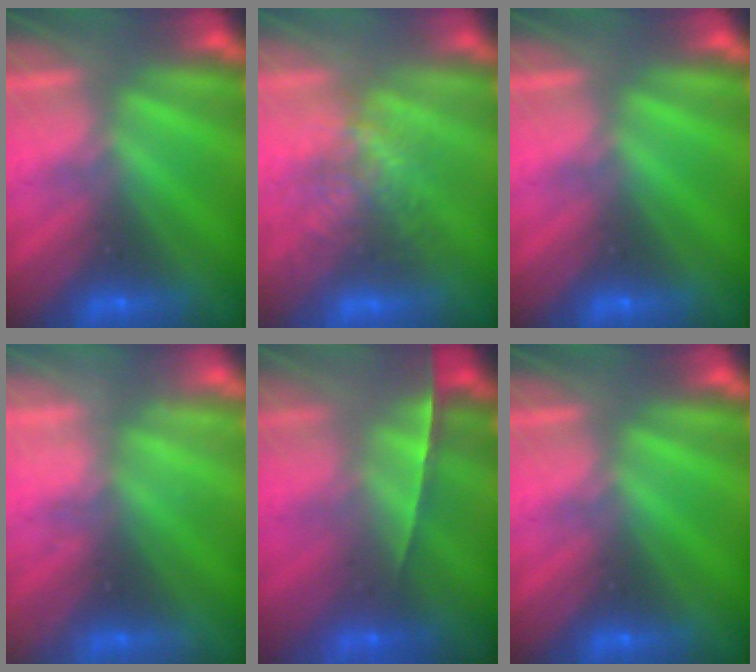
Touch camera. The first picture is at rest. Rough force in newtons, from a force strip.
{"total": 3.2}
{"total": 0.0}
{"total": 2.2}
{"total": 1.4}
{"total": 0.0}